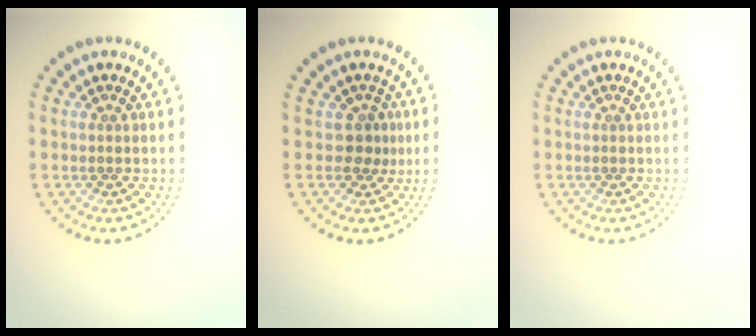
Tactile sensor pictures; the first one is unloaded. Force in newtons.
{"total": 1.8, "press": 1.4, "slide": 1.1}
{"total": 0.0}